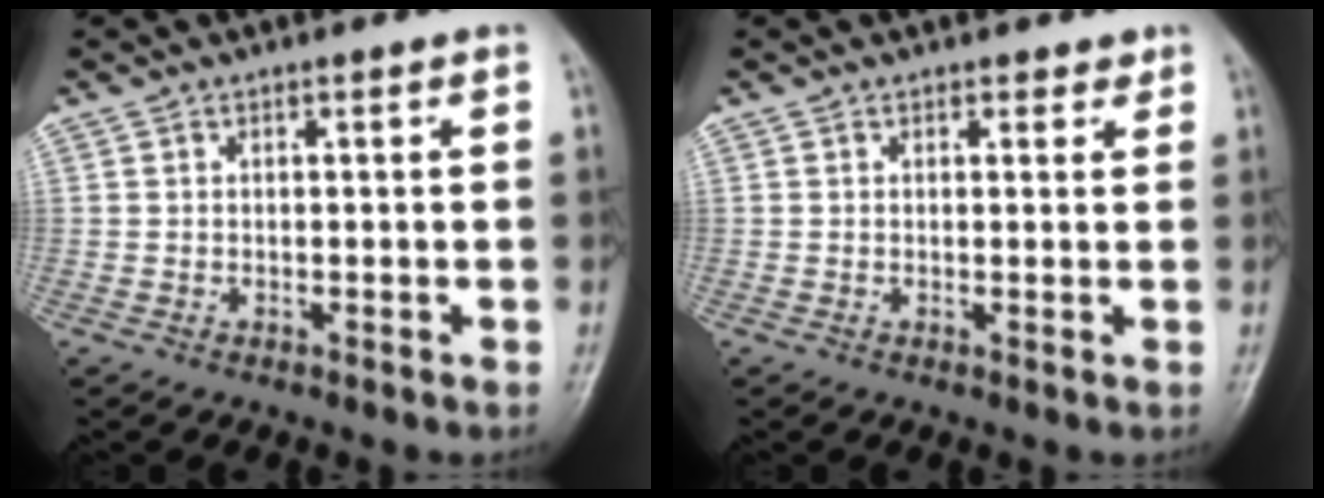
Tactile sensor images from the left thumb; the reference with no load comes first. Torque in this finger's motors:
{"motor_torque": [-0.11, -0.18, -0.08, -0.08, -0.01]}